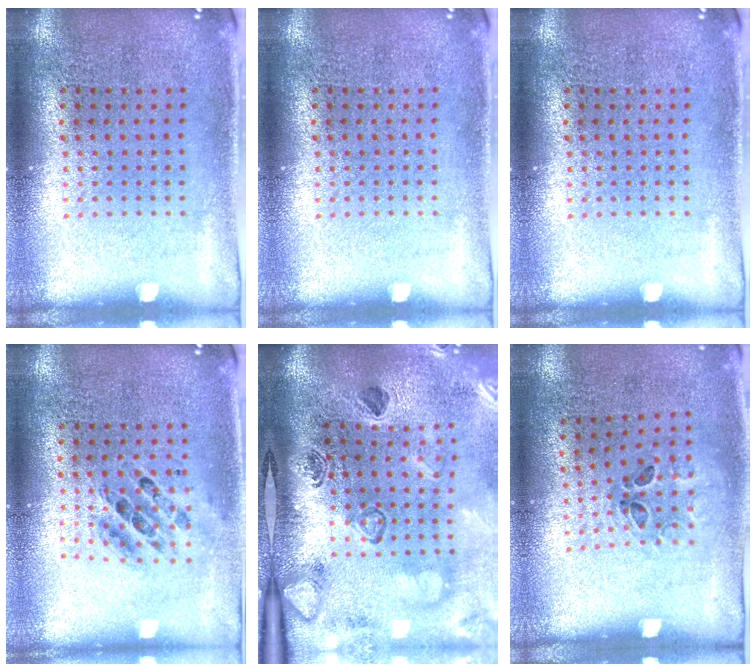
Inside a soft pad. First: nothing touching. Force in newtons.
{"total": 0.0}
{"total": 0.0}
{"total": 0.7, "press": 0.6, "slide": 0.2}
{"total": 2.8, "press": 2.3, "slide": 1.6}
{"total": 1.2, "press": 0.7, "slide": 1.0}